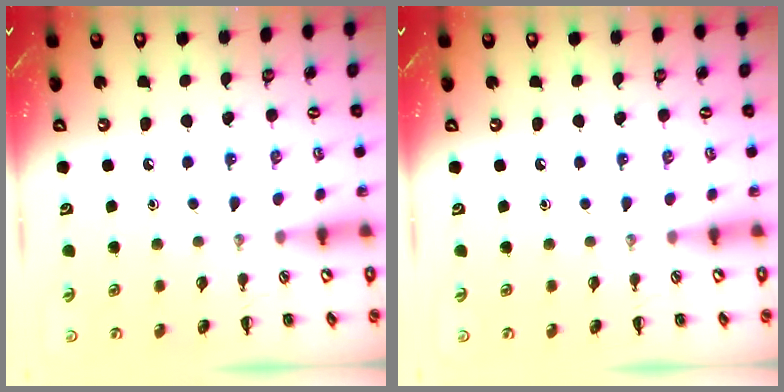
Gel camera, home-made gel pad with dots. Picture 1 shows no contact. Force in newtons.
{"total": 0.0}